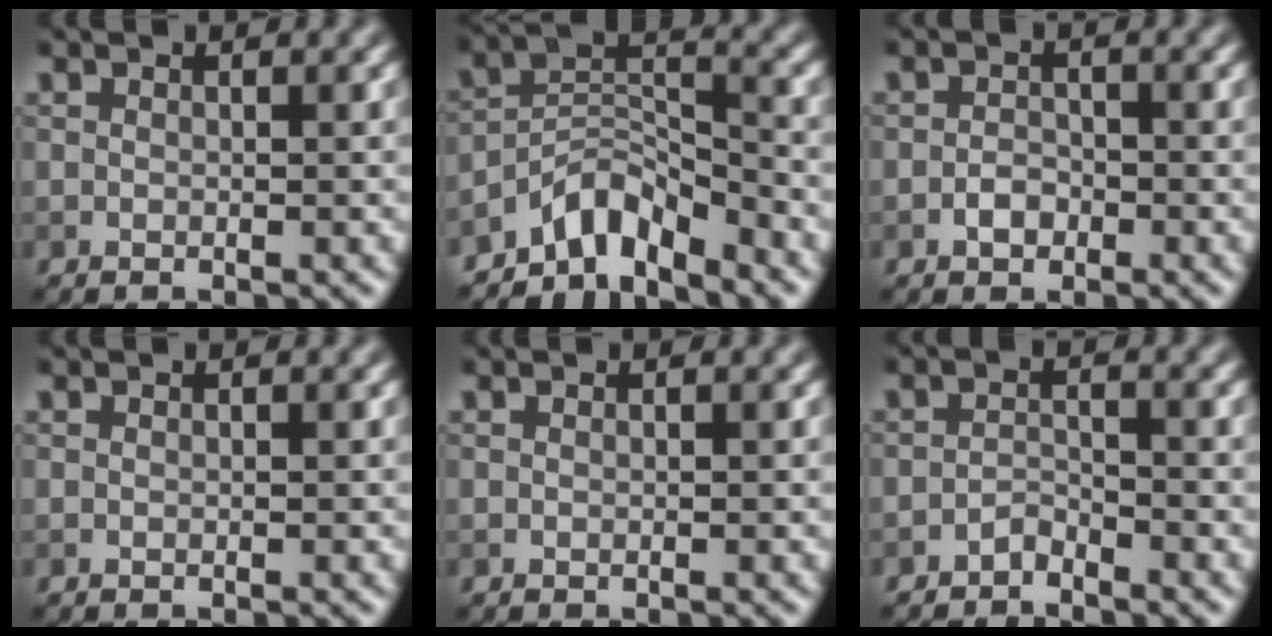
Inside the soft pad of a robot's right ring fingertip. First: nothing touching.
{"total": 5.0, "force": [-4.2, 1.5, 2.2], "torque": [-0.028, 0.008, -0.087]}
{"total": 1.5, "force": [-0.8, 1.0, 0.8], "torque": [-0.013, 0.003, -0.015]}
{"total": 0.0}
{"total": 0.0}
{"total": 1.4, "force": [-1.3, 0.3, 0.4], "torque": [-0.007, 0.005, -0.025]}